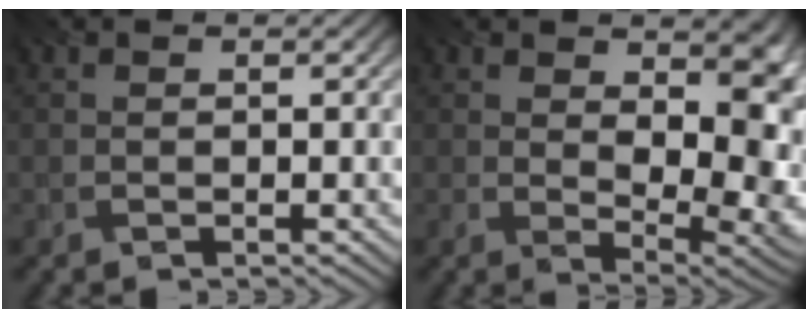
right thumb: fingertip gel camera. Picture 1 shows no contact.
{"total": 10.6, "force": [1.6, 5.7, 8.8], "torque": [-0.111, -0.013, 0.037]}